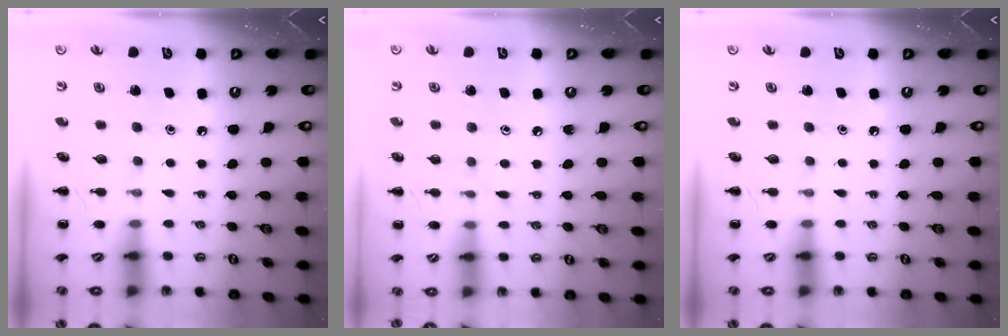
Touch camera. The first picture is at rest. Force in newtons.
{"total": 4.7, "press": 4.4, "slide": 1.8}
{"total": 0.0}